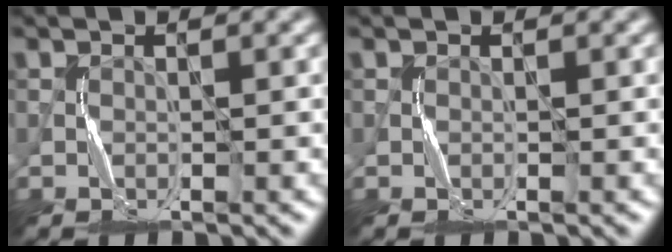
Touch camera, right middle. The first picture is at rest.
{"total": 0.0}